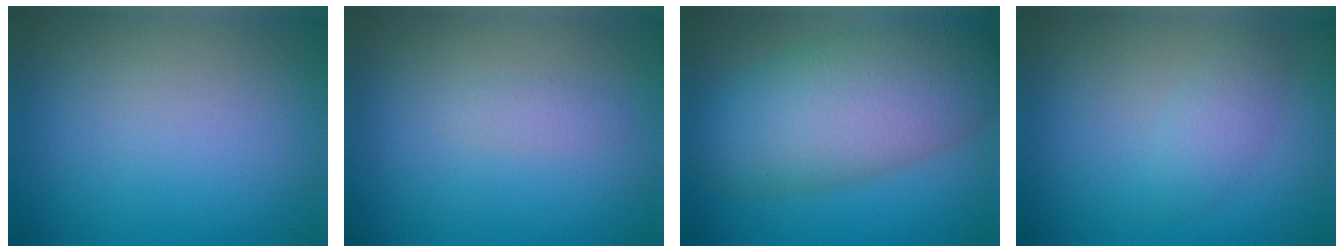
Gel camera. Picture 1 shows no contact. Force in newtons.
{"total": 0.8, "press": 0.8, "slide": 0.0}
{"total": 9.2, "press": 9.2, "slide": 0.4}
{"total": 1.7, "press": 1.7, "slide": 0.0}